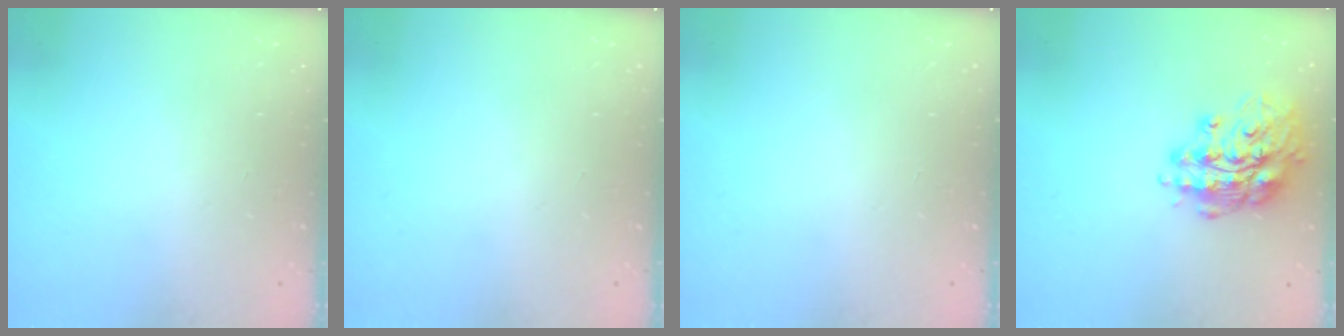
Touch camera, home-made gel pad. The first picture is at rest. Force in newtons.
{"total": 0.0}
{"total": 0.0}
{"total": 16.0, "press": 15.9, "slide": 1.6}